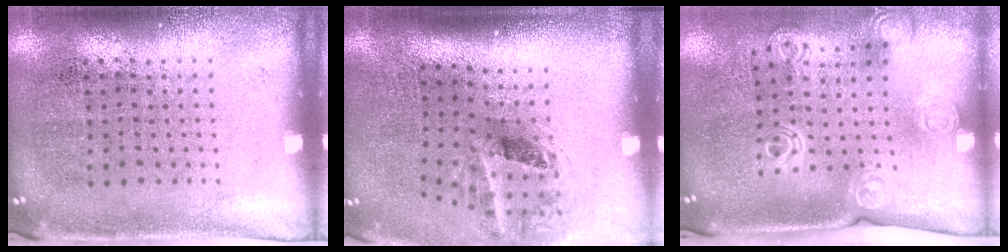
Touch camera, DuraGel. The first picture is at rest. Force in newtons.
{"total": 1.6, "press": 1.2, "slide": 1.1}
{"total": 1.5, "press": 1.4, "slide": 0.6}